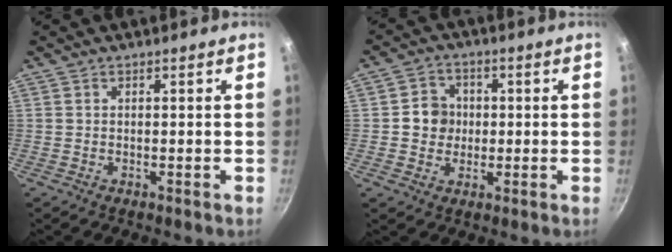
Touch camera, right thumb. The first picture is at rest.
{"total": 5.9, "force": [0.1, 5.5, 2.2], "torque": [-0.001, 0.007, -0.008]}